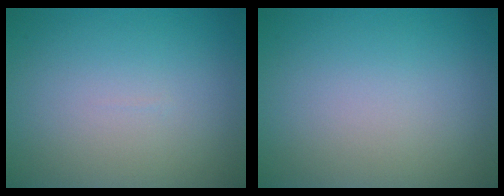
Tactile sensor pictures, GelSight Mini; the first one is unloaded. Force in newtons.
{"total": 0.0}